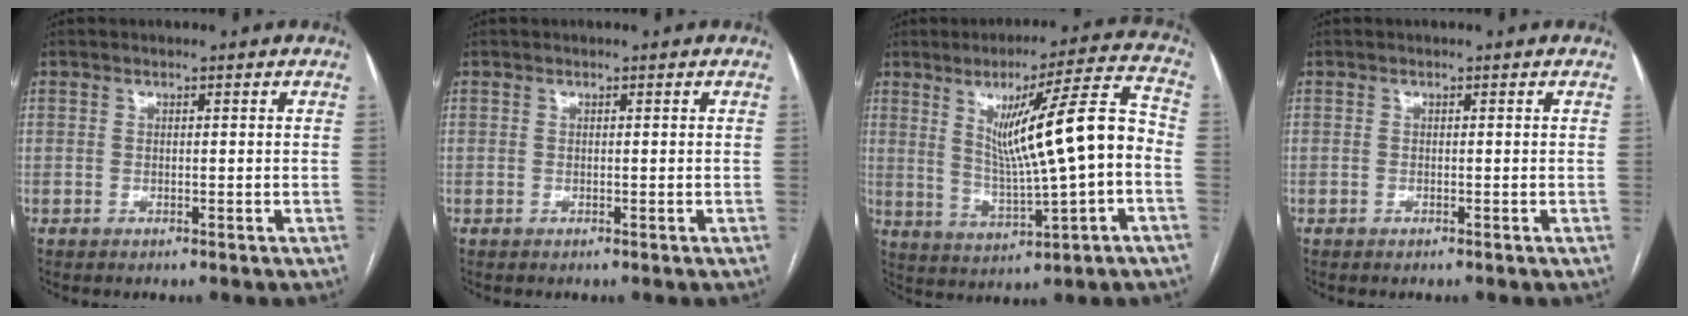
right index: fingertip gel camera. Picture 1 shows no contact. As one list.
[{"total": 0.0}, {"total": 14.4, "force": [0.4, 0.7, 14.4], "torque": [-0.217, 0.012, 0.013]}, {"total": 0.0}]